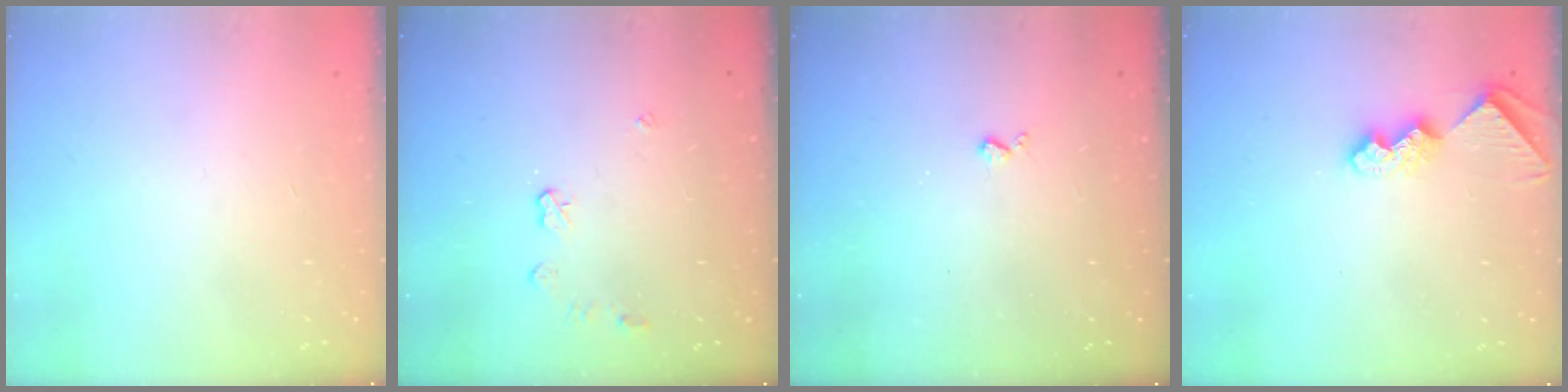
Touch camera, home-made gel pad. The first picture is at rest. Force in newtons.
{"total": 5.4, "press": 5.3, "slide": 0.4}
{"total": 3.3, "press": 3.3, "slide": 0.5}
{"total": 9.1, "press": 9.1, "slide": 0.3}